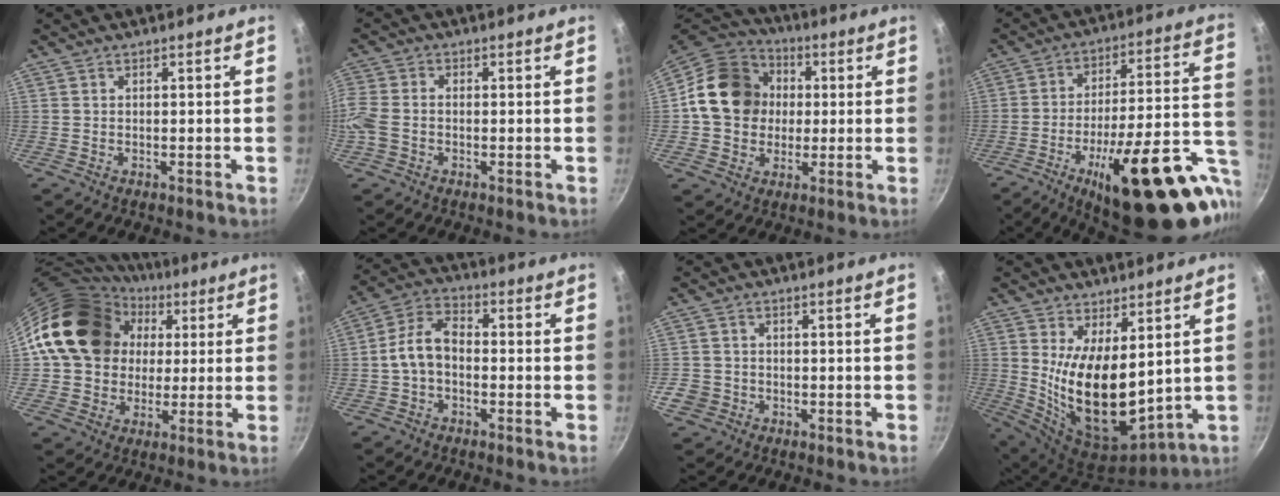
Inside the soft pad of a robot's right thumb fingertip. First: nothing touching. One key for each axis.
{"total": 6.2, "fx": -1.4, "fy": 4.4, "fz": 4.2, "tx": -0.099, "ty": 0.006, "tz": -0.042}
{"total": 16.6, "fx": 1.6, "fy": 14.1, "fz": 8.6, "tx": -0.118, "ty": 0.026, "tz": 0.016}
{"total": 29.0, "fx": -10.4, "fy": 9.6, "fz": 25.3, "tx": -0.315, "ty": 0.023, "tz": -0.142}
{"total": 19.9, "fx": 4.8, "fy": 16.4, "fz": 10.2, "tx": -0.153, "ty": 0.029, "tz": 0.083}
{"total": 7.9, "fx": -1.2, "fy": 5.1, "fz": 5.8, "tx": -0.103, "ty": 0.033, "tz": -0.035}
{"total": 3.9, "fx": -1.2, "fy": 3.4, "fz": 1.5, "tx": -0.028, "ty": 0.010, "tz": -0.021}
{"total": 16.3, "fx": 2.9, "fy": 8.1, "fz": 13.9, "tx": -0.230, "ty": -0.051, "tz": 0.075}